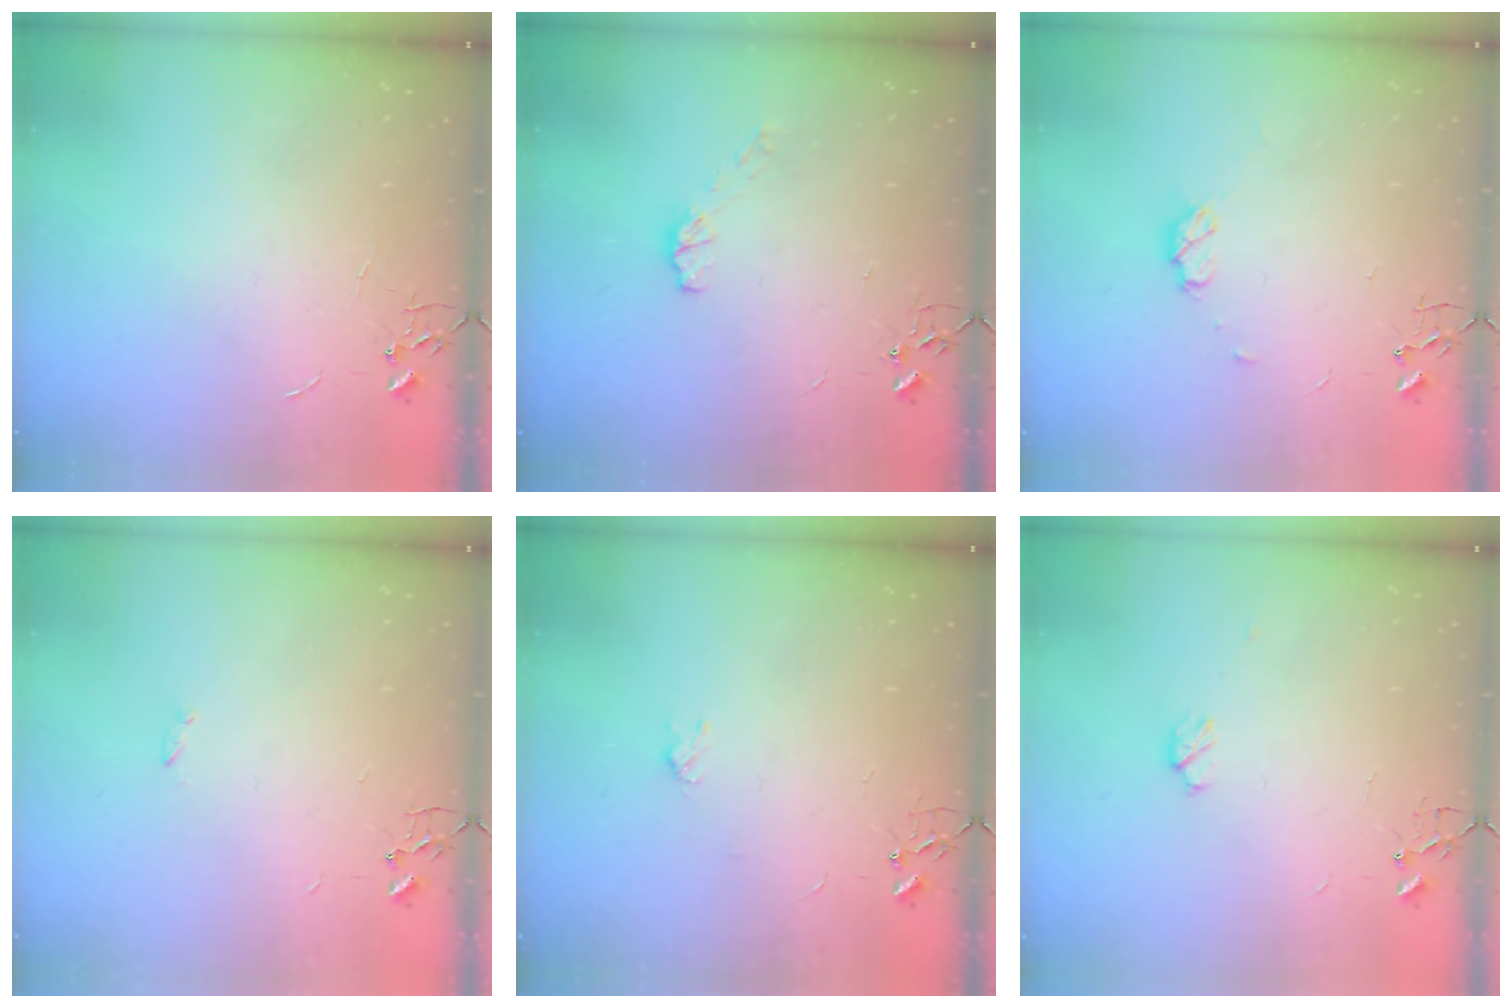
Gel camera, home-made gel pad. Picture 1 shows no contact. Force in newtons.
{"total": 5.4, "press": 5.4, "slide": 0.4}
{"total": 7.0, "press": 6.9, "slide": 0.8}
{"total": 1.2, "press": 1.1, "slide": 0.3}
{"total": 3.2, "press": 3.1, "slide": 0.7}
{"total": 3.9, "press": 3.7, "slide": 1.3}